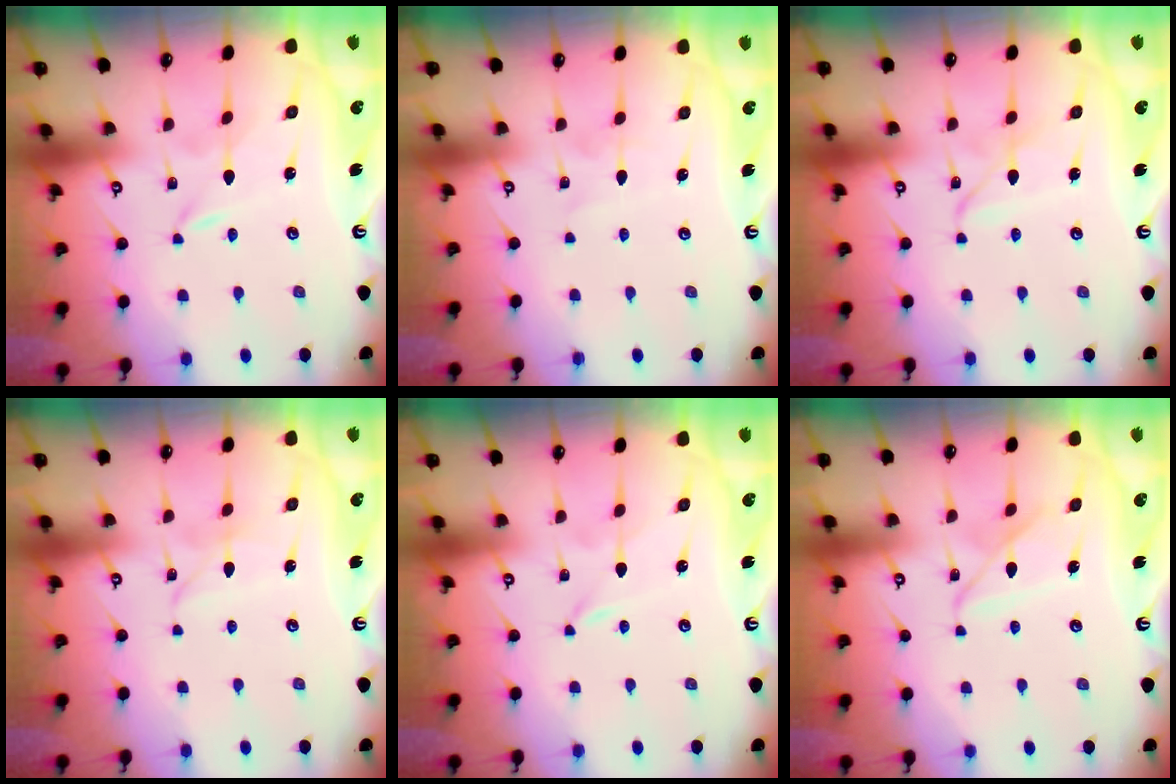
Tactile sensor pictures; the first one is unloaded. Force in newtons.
{"total": 2.0, "press": 2.0, "slide": 0.1}
{"total": 2.8, "press": 2.8, "slide": 0.2}
{"total": 3.3, "press": 3.3, "slide": 0.1}
{"total": 0.0}
{"total": 9.0, "press": 9.0, "slide": 0.7}